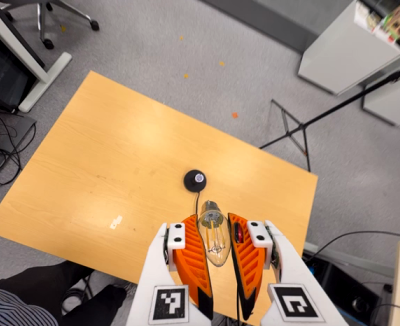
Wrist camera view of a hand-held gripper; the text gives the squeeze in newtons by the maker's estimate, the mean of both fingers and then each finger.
{"total": 20.8, "left": 25.4, "right": 16.3}